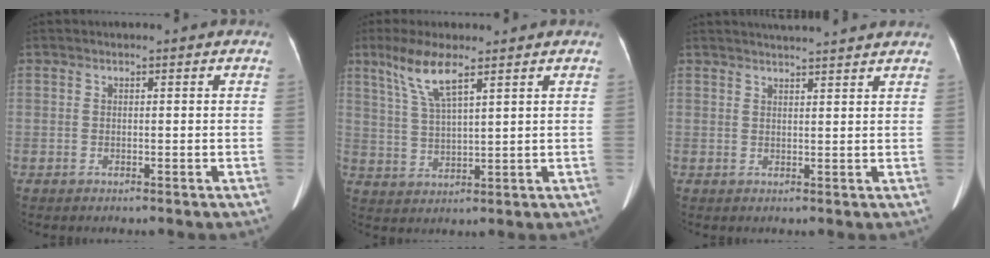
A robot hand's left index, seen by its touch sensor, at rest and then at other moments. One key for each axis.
{"total": 6.8, "fx": 4.3, "fy": 0.6, "fz": 5.2, "tx": -0.117, "ty": 0.003, "tz": 0.091}
{"total": 7.8, "fx": 7.3, "fy": -0.1, "fz": 2.7, "tx": -0.040, "ty": 0.024, "tz": 0.086}